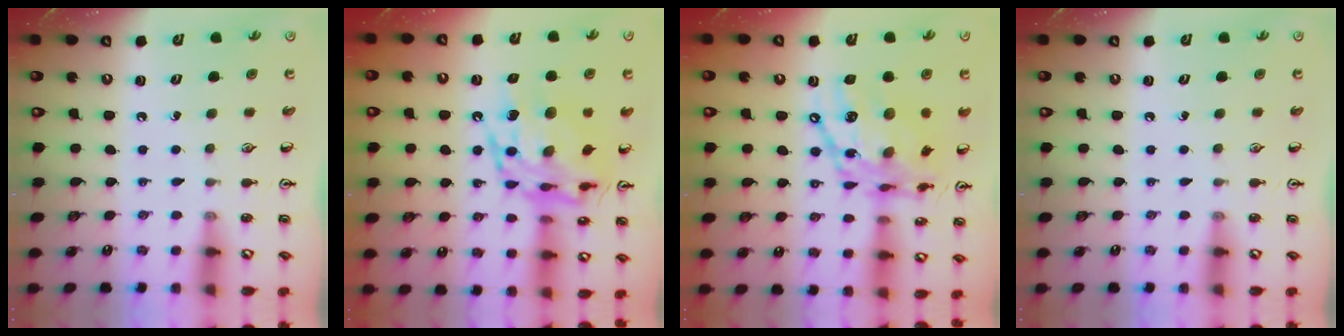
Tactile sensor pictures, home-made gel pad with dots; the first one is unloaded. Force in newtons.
{"total": 17.5, "press": 17.5, "slide": 1.4}
{"total": 18.2, "press": 18.1, "slide": 1.4}
{"total": 0.0}